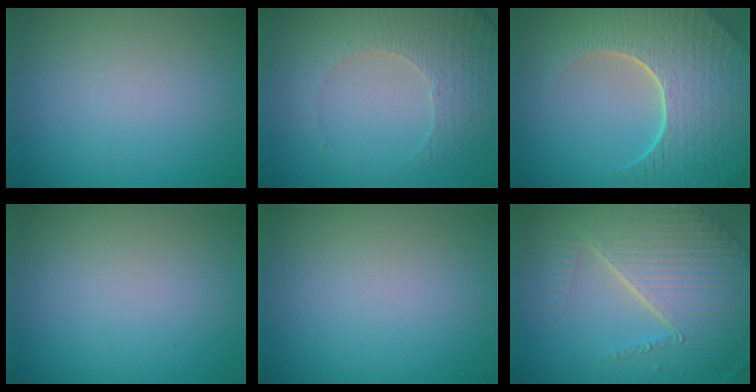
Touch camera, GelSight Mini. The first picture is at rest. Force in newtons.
{"total": 4.8, "press": 3.5, "slide": 3.4}
{"total": 9.2, "press": 6.6, "slide": 6.4}
{"total": 0.0}
{"total": 0.0}
{"total": 8.9, "press": 5.8, "slide": 6.7}